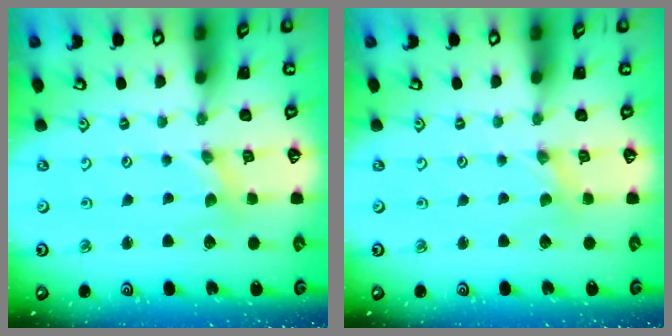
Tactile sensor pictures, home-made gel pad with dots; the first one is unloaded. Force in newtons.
{"total": 0.0}